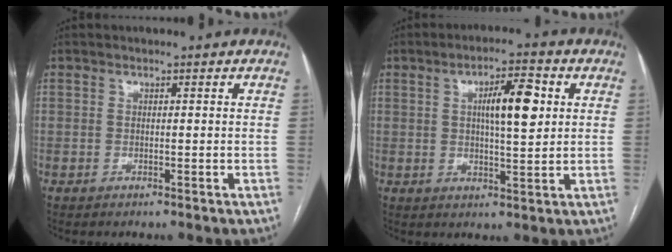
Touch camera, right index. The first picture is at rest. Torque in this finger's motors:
{"motor_torque": [0.53, 0.28, 0.18, 0.10]}